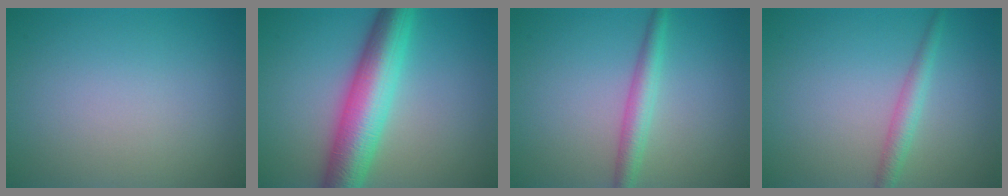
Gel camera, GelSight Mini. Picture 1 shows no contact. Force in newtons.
{"total": 8.1, "press": 8.1, "slide": 0.1}
{"total": 2.7, "press": 2.7, "slide": 0.0}
{"total": 2.0, "press": 2.0, "slide": 0.0}